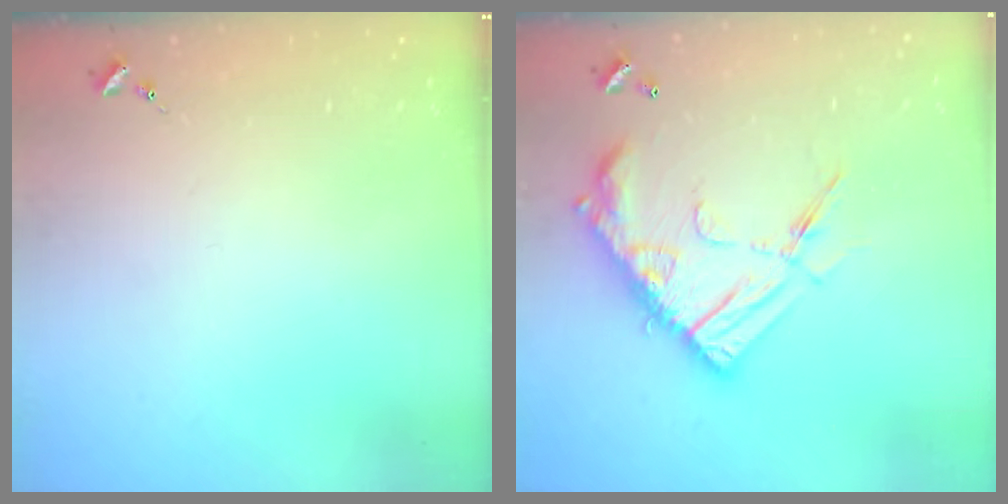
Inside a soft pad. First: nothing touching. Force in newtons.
{"total": 18.6, "press": 18.5, "slide": 1.7}